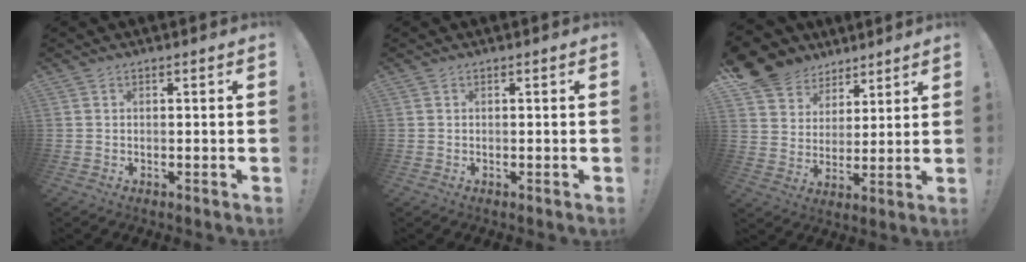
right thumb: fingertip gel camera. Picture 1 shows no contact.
{"total": 0.0}
{"total": 10.9, "force": [7.5, 7.7, 1.7], "torque": [-0.034, -0.055, 0.152]}